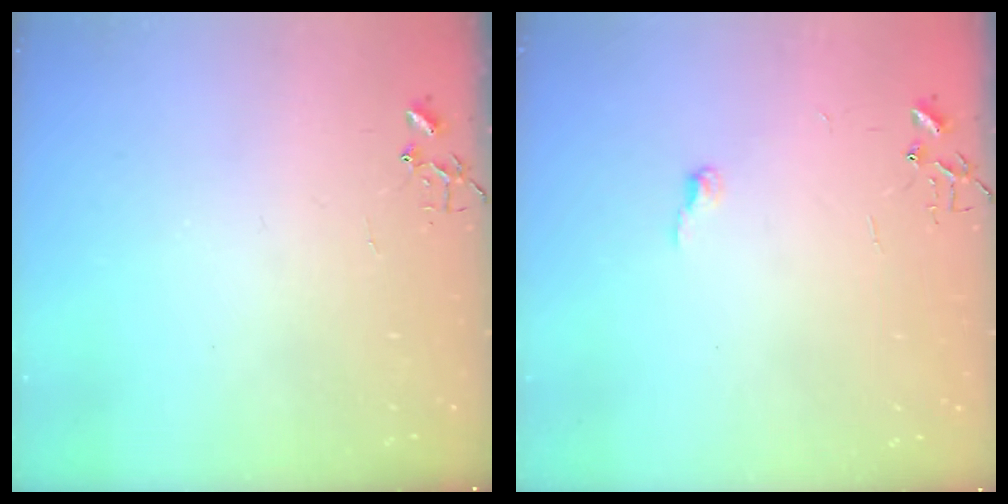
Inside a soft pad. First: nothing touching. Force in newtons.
{"total": 4.4, "press": 4.4, "slide": 0.4}